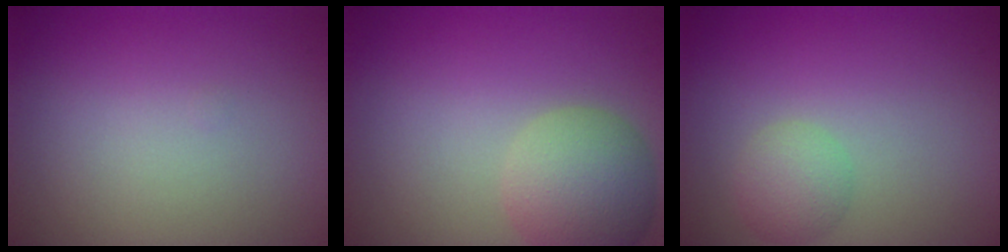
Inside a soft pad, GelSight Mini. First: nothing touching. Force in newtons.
{"total": 5.3, "press": 5.3, "slide": 0.3}
{"total": 2.1, "press": 2.1, "slide": 0.1}